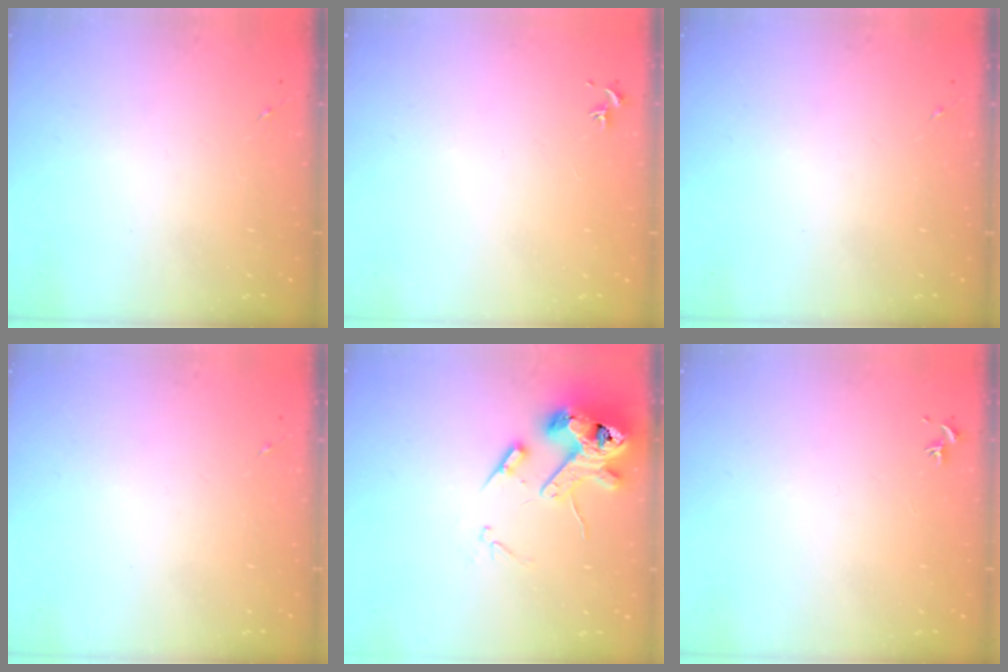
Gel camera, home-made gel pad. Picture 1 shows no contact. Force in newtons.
{"total": 0.8, "press": 0.7, "slide": 0.3}
{"total": 0.0}
{"total": 0.0}
{"total": 15.6, "press": 15.4, "slide": 2.3}
{"total": 0.8, "press": 0.7, "slide": 0.3}